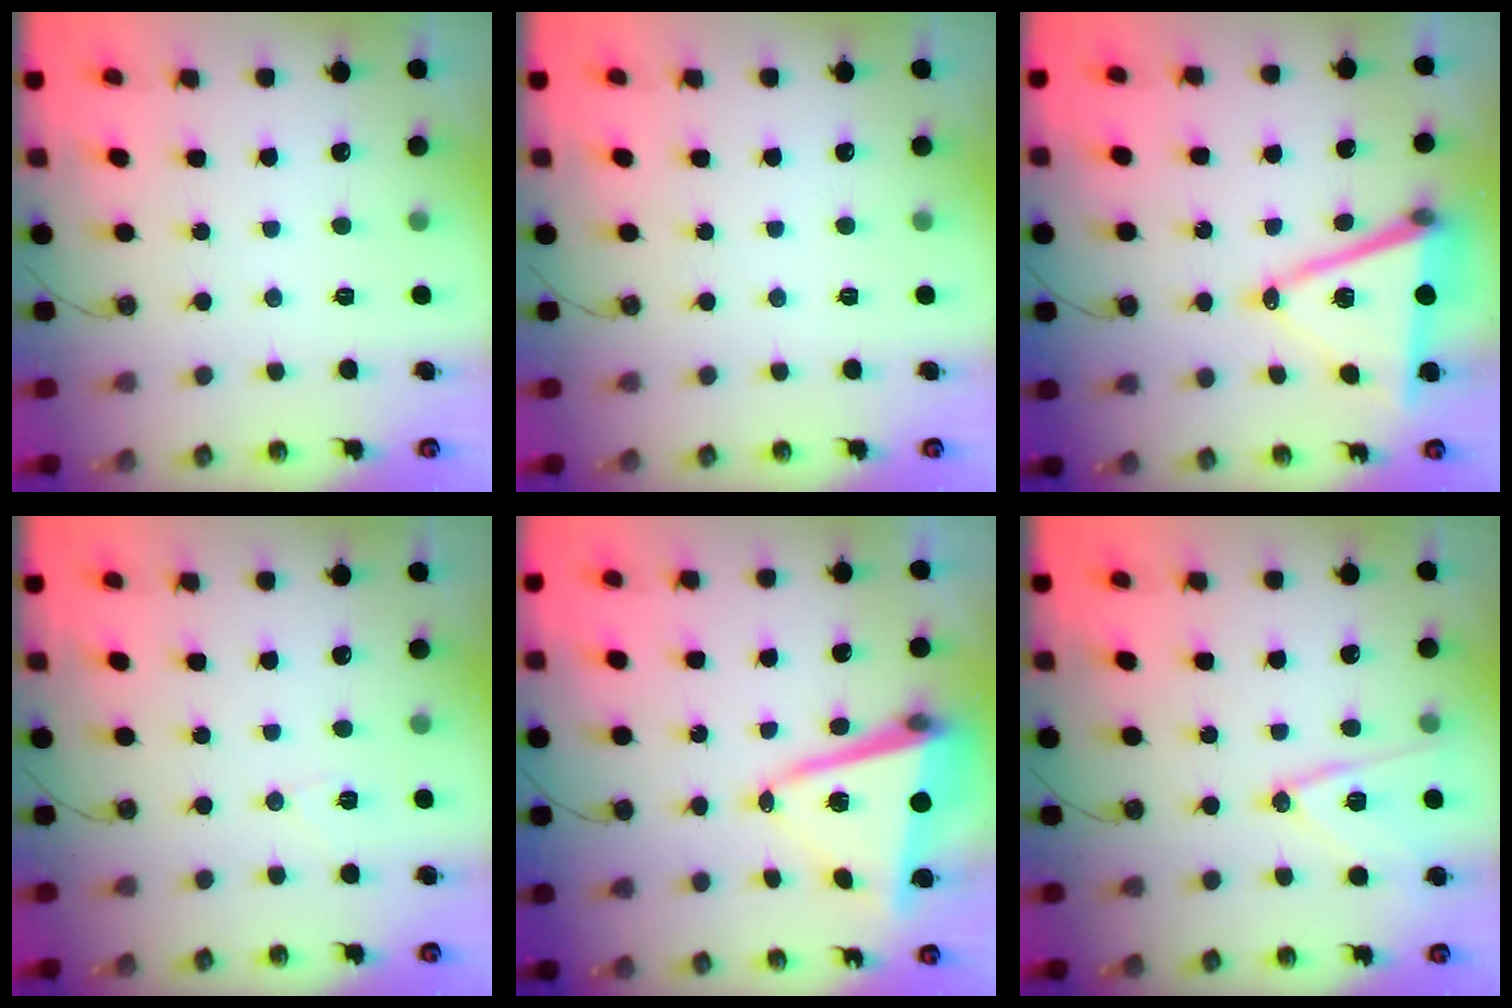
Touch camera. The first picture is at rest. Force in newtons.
{"total": 0.0}
{"total": 14.6, "press": 14.1, "slide": 3.8}
{"total": 6.3, "press": 6.2, "slide": 1.1}
{"total": 11.8, "press": 11.7, "slide": 1.0}
{"total": 12.8, "press": 12.8, "slide": 0.5}